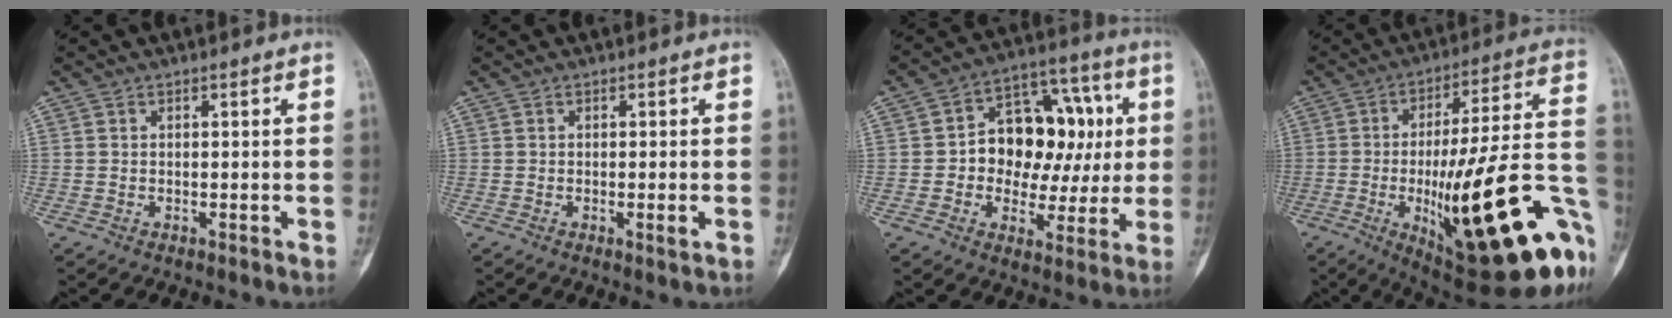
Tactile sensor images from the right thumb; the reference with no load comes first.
{"total": 1.8, "force": [-0.4, 0.2, 1.8], "torque": [-0.028, -0.006, -0.007]}
{"total": 18.1, "force": [1.6, 12.4, 13.1], "torque": [-0.130, 0.037, 0.023]}
{"total": 33.7, "force": [-9.9, 8.8, 31.0], "torque": [-0.386, 0.015, -0.133]}